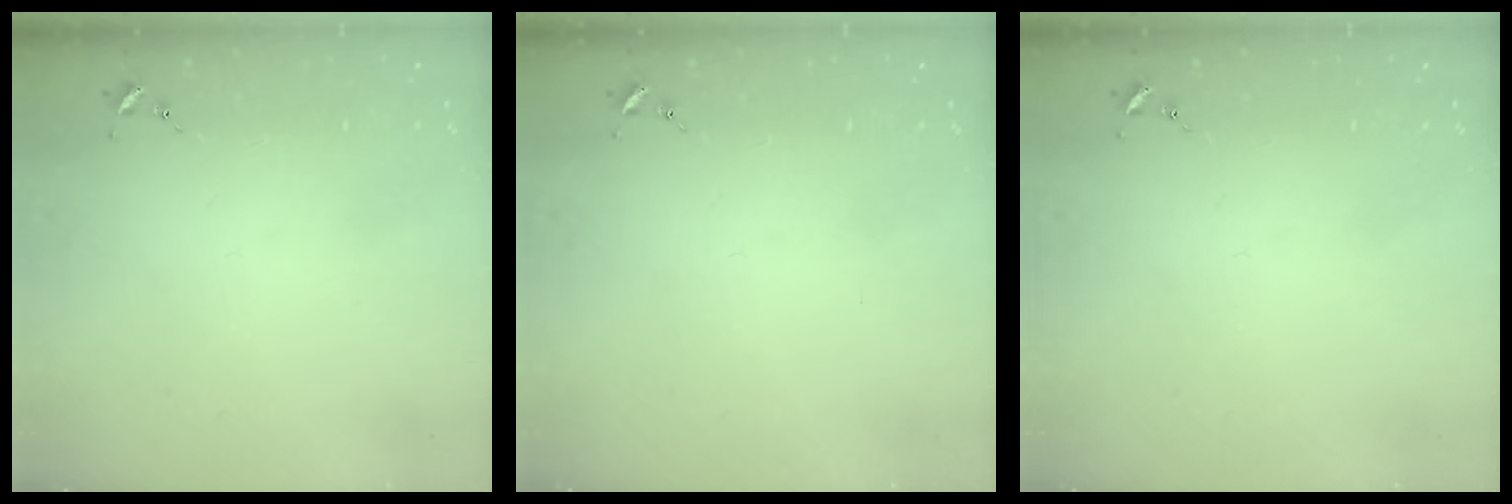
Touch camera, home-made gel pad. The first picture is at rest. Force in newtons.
{"total": 0.0}
{"total": 0.0}